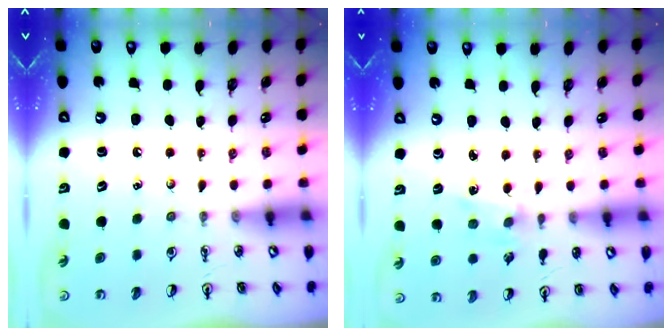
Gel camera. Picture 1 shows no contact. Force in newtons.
{"total": 1.4, "press": 1.4, "slide": 0.3}